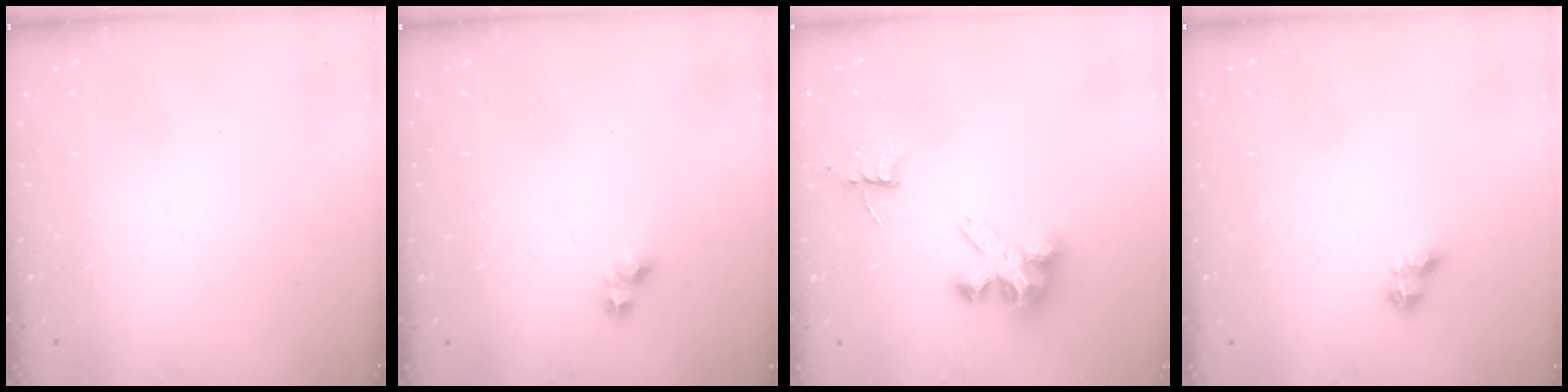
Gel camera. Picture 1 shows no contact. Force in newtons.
{"total": 2.5, "press": 2.5, "slide": 0.1}
{"total": 6.8, "press": 6.8, "slide": 0.5}
{"total": 2.6, "press": 2.5, "slide": 0.5}